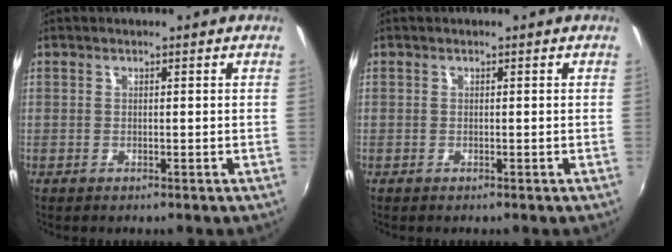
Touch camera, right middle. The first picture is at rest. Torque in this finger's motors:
{"motor_torque": [-0.02, -0.03, -0.05, -0.11]}